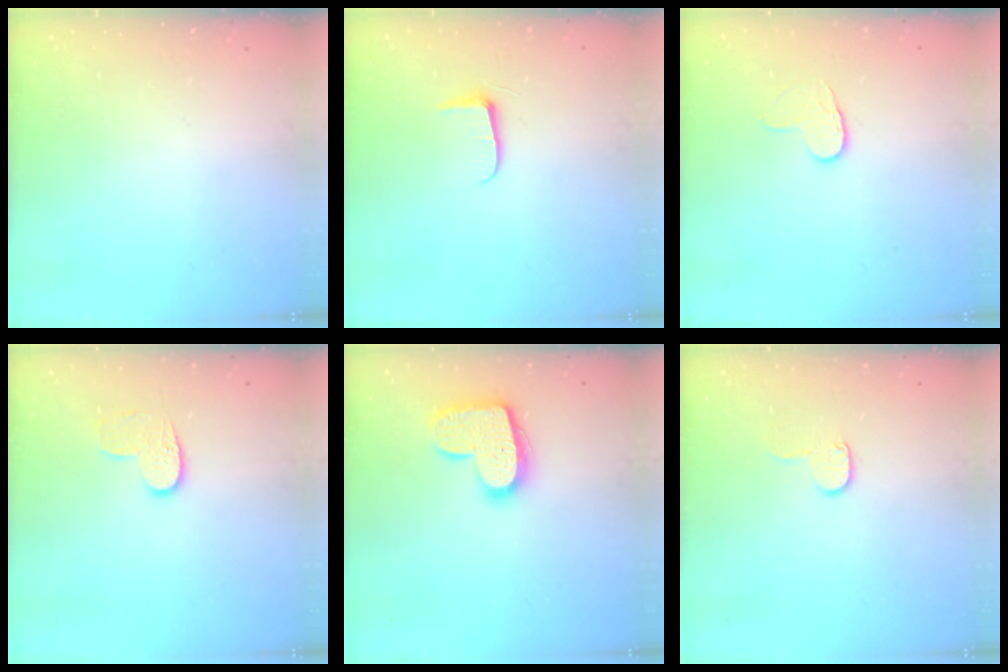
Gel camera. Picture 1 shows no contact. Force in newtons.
{"total": 5.8, "press": 5.8, "slide": 0.9}
{"total": 4.3, "press": 4.3, "slide": 0.4}
{"total": 6.6, "press": 6.6, "slide": 0.3}
{"total": 14.5, "press": 14.5, "slide": 0.7}
{"total": 4.5, "press": 4.5, "slide": 0.5}